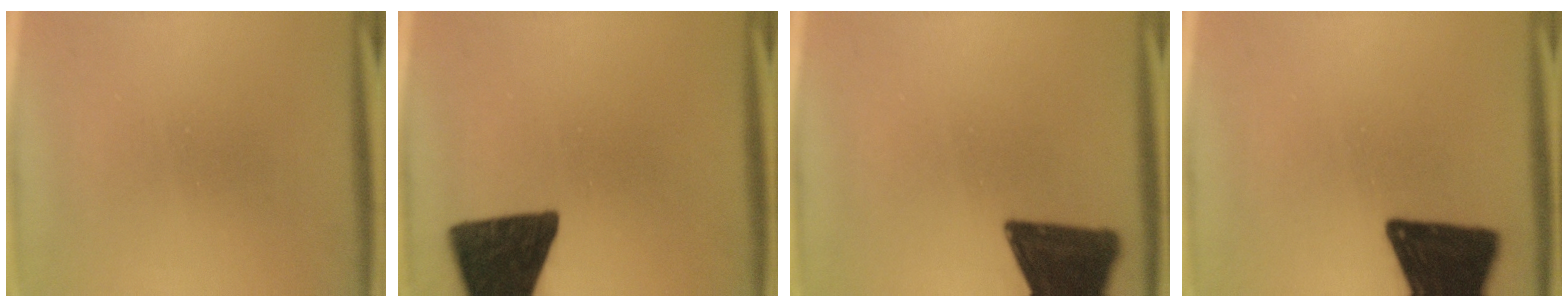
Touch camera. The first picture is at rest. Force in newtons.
{"total": 15.7}
{"total": 15.5}
{"total": 19.5}